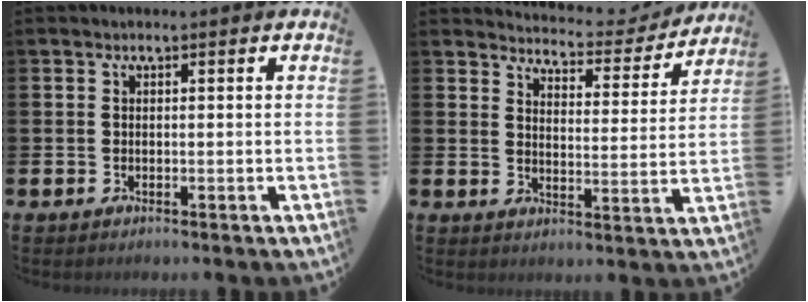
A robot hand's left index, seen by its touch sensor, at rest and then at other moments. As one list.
[{"total": 4.9, "force": [4.8, 0.8, 0.4], "torque": [-0.018, -0.043, 0.079]}]